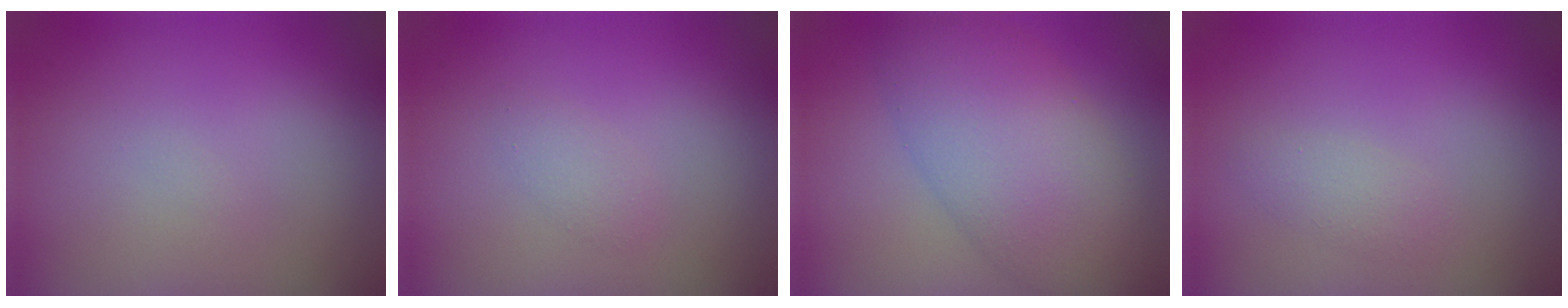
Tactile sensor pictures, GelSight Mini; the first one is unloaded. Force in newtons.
{"total": 1.0, "press": 1.0, "slide": 0.0}
{"total": 8.2, "press": 8.2, "slide": 0.2}
{"total": 1.4, "press": 1.4, "slide": 0.1}